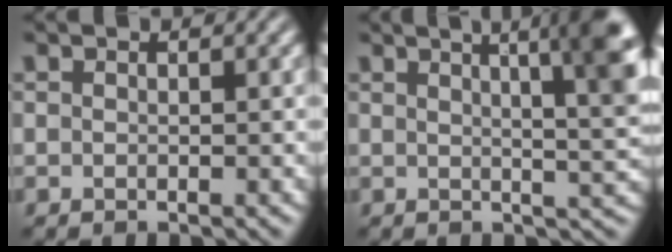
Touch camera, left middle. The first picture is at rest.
{"total": 9.2, "force": [3.6, 2.6, 8.0], "torque": [-0.060, 0.027, 0.034]}